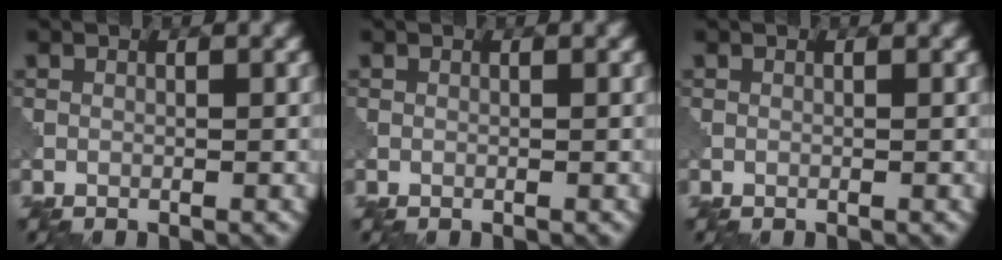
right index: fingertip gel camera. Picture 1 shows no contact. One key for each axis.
{"total": 0.0}
{"total": 0.0}